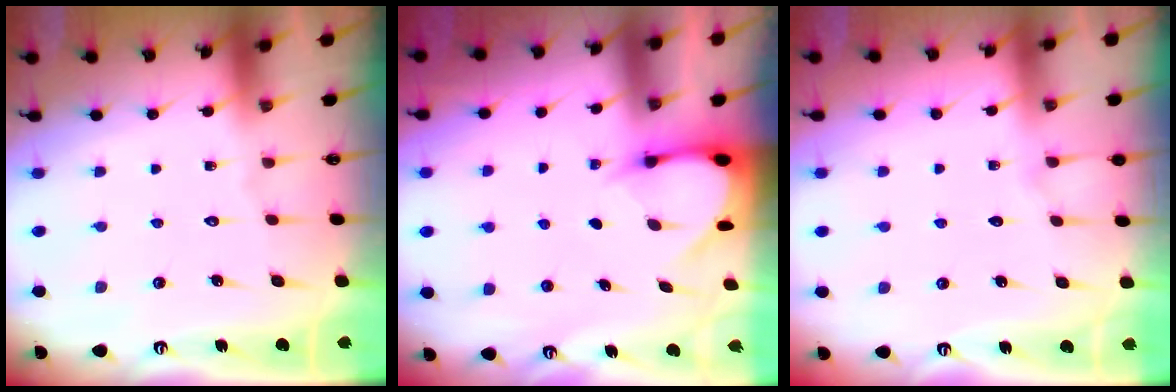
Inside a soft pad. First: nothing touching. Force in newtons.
{"total": 3.5, "press": 3.5, "slide": 0.3}
{"total": 3.4, "press": 3.3, "slide": 0.6}